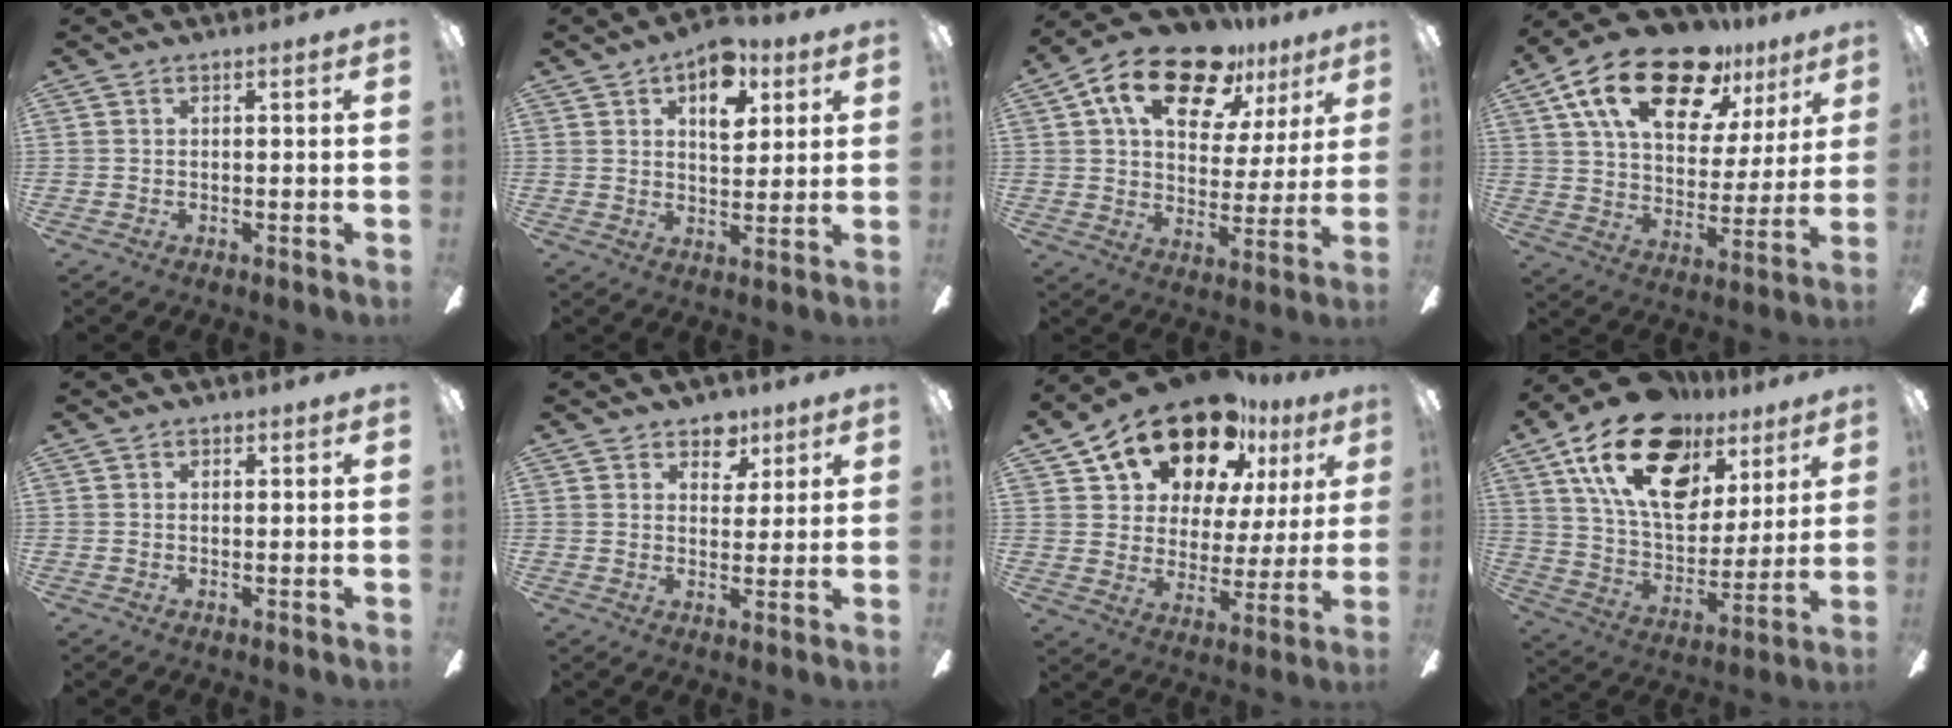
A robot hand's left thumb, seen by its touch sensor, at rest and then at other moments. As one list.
[{"total": 10.7, "force": [5.2, 6.0, 7.1], "torque": [-0.091, -0.010, 0.087]}, {"total": 18.1, "force": [11.2, 9.2, 10.9], "torque": [-0.182, -0.049, 0.194]}, {"total": 22.2, "force": [13.9, 10.6, 13.7], "torque": [-0.235, -0.066, 0.242]}, {"total": 0.7, "force": [0.5, 0.5, 0.1], "torque": [0.005, 0.000, 0.006]}, {"total": 6.7, "force": [4.4, 4.4, 2.4], "torque": [-0.014, -0.019, 0.074]}, {"total": 20.4, "force": [15.2, 9.9, 9.4], "torque": [-0.167, -0.096, 0.264]}, {"total": 24.3, "force": [12.9, 14.0, 15.1], "torque": [-0.264, -0.056, 0.231]}]